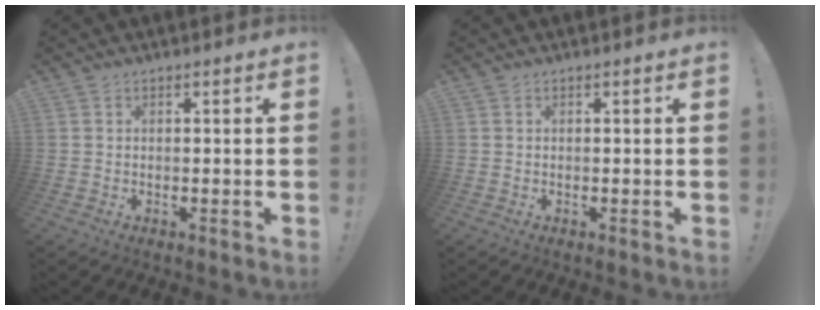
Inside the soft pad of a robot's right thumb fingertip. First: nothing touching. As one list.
[{"total": 0.0}]